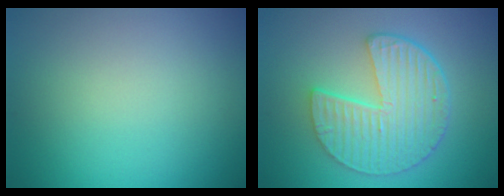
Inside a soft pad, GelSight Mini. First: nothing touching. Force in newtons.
{"total": 6.2, "press": 4.7, "slide": 4.0}